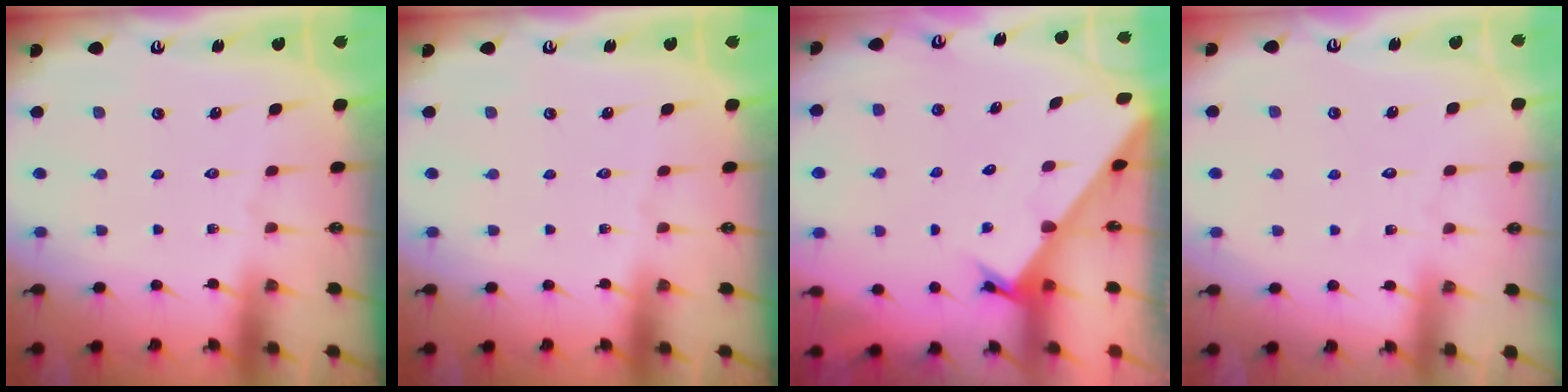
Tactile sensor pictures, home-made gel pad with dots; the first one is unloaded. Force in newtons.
{"total": 0.0}
{"total": 2.3, "press": 2.3, "slide": 0.2}
{"total": 2.2, "press": 2.2, "slide": 0.2}